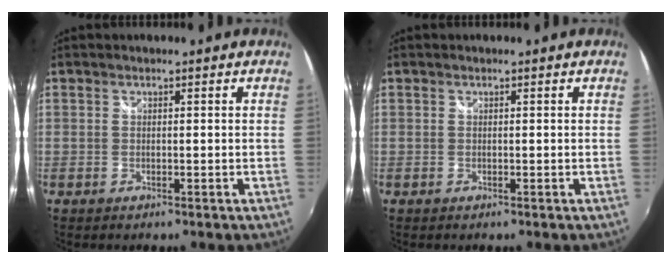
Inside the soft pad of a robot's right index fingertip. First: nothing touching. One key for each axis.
{"total": 0.0}